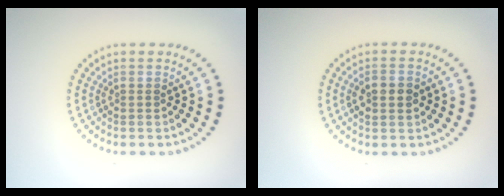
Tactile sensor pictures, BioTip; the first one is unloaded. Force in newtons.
{"total": 3.0, "press": 2.9, "slide": 0.3}